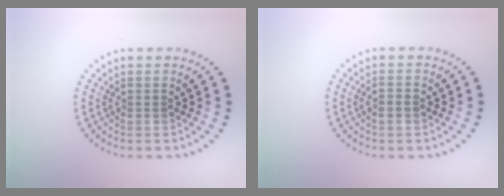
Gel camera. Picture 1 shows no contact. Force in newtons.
{"total": 0.7, "press": 0.7, "slide": 0.0}